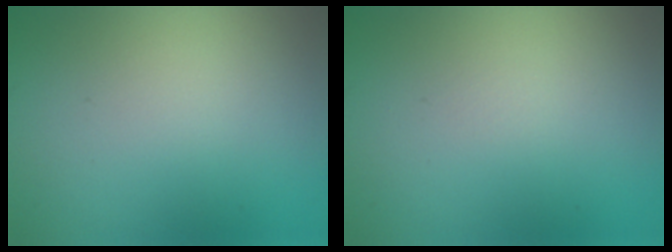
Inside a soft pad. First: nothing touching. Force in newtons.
{"total": 0.0}